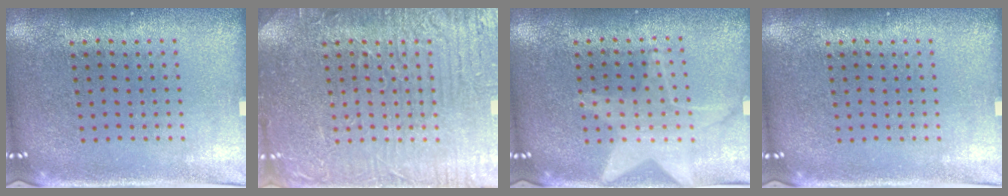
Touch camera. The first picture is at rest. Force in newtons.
{"total": 6.2, "press": 6.1, "slide": 0.8}
{"total": 1.4, "press": 1.4, "slide": 0.1}
{"total": 0.0}